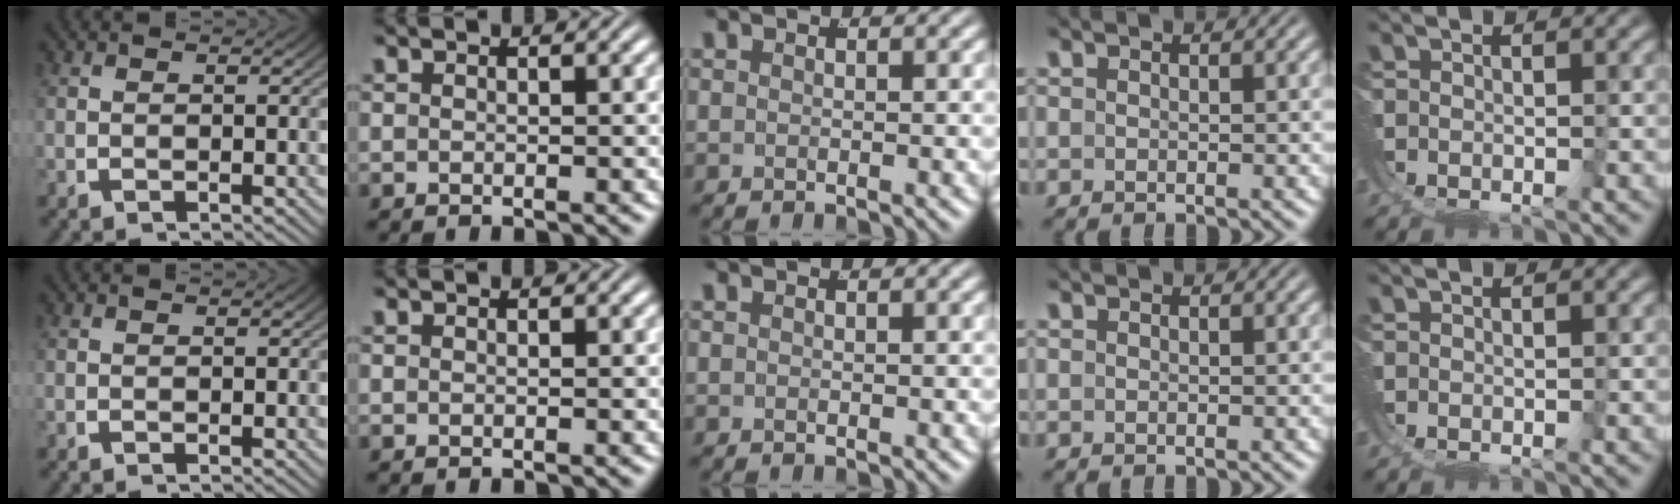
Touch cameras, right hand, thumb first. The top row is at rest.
{}